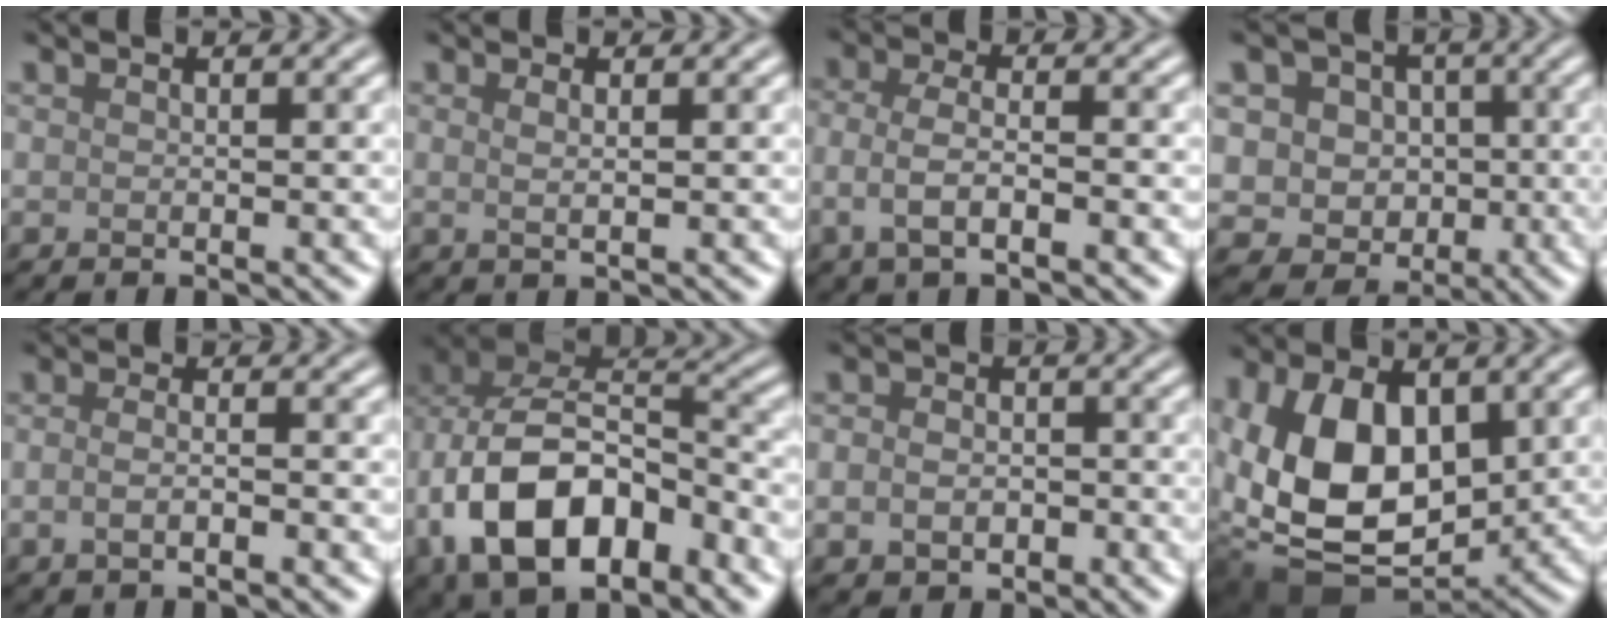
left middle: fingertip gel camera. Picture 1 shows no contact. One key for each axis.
{"total": 1.3, "fx": 0.4, "fy": 0.4, "fz": 1.2, "tx": -0.017, "ty": -0.001, "tz": 0.002}
{"total": 3.7, "fx": -1.3, "fy": 1.3, "fz": 3.2, "tx": -0.068, "ty": 0.000, "tz": -0.031}
{"total": 6.5, "fx": -0.2, "fy": 5.9, "fz": 2.8, "tx": -0.026, "ty": 0.012, "tz": -0.031}
{"total": 2.6, "fx": -0.7, "fy": 1.1, "fz": 2.3, "tx": -0.030, "ty": -0.002, "tz": -0.019}
{"total": 13.1, "fx": -3.9, "fy": 8.1, "fz": 9.4, "tx": -0.178, "ty": -0.006, "tz": -0.073}
{"total": 3.1, "fx": -0.8, "fy": 2.4, "fz": 1.8, "tx": -0.018, "ty": -0.004, "tz": -0.020}
{"total": 12.1, "fx": 1.0, "fy": 7.4, "fz": 9.6, "tx": -0.184, "ty": -0.013, "tz": 0.019}